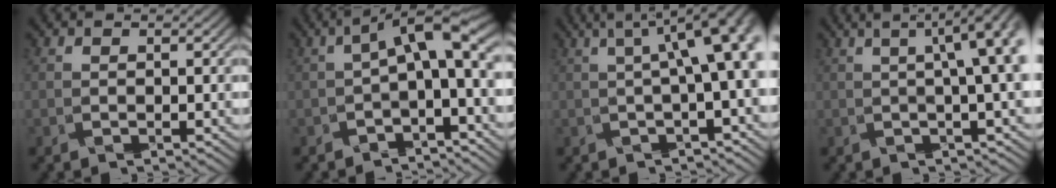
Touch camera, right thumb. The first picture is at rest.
{"total": 6.7, "force": [-0.3, 2.2, 6.4], "torque": [-0.112, 0.011, -0.009]}
{"total": 9.2, "force": [1.5, 2.0, 8.8], "torque": [-0.123, 0.023, 0.025]}
{"total": 7.7, "force": [1.3, 1.3, 7.5], "torque": [-0.115, 0.014, 0.022]}